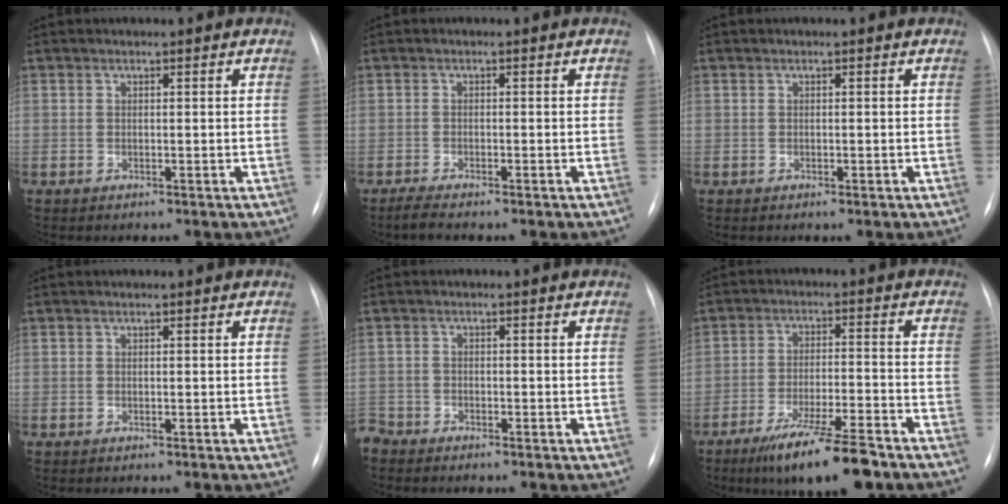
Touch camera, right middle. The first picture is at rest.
{"total": 2.2, "force": [-1.8, 0.0, 1.2], "torque": [-0.037, -0.011, -0.031]}
{"total": 0.0}
{"total": 0.0}
{"total": 2.6, "force": [-2.5, 0.9, 0.0], "torque": [0.001, -0.004, -0.047]}
{"total": 11.3, "force": [-8.1, 1.1, 7.7], "torque": [-0.134, -0.026, -0.136]}